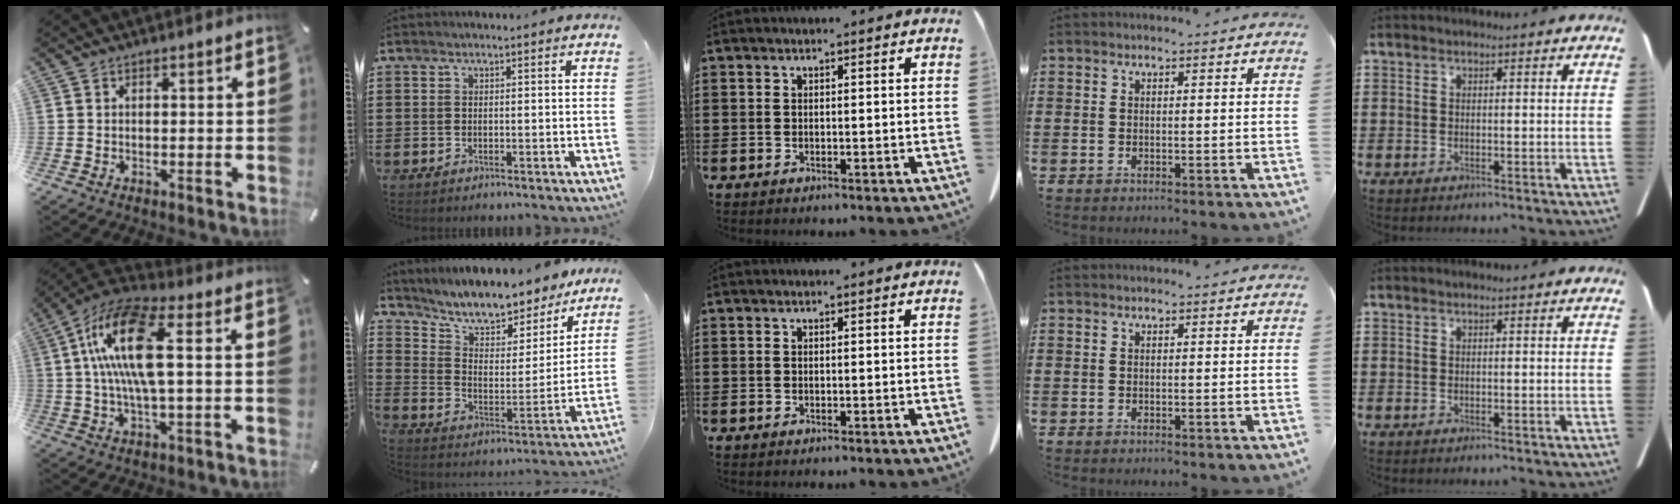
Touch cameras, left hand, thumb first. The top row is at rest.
{"thumb": {"total": 15.8, "force": [2.3, 6.0, 14.4], "torque": [-0.303, -0.006, 0.034]}, "index": {"total": 8.9, "force": [8.4, 1.6, 2.6], "torque": [-0.076, -0.065, 0.143]}}